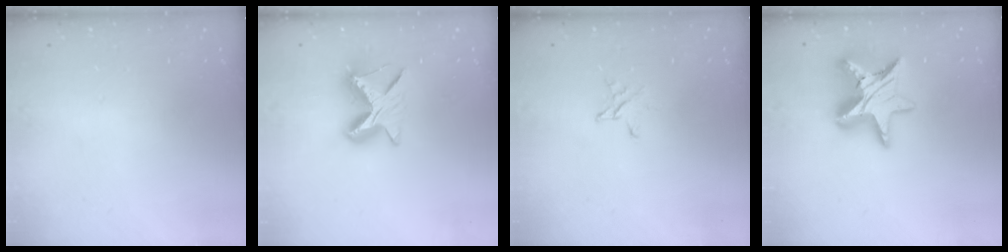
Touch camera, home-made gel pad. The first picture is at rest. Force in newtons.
{"total": 9.0, "press": 9.0, "slide": 0.7}
{"total": 3.0, "press": 3.0, "slide": 0.3}
{"total": 14.4, "press": 14.3, "slide": 1.1}